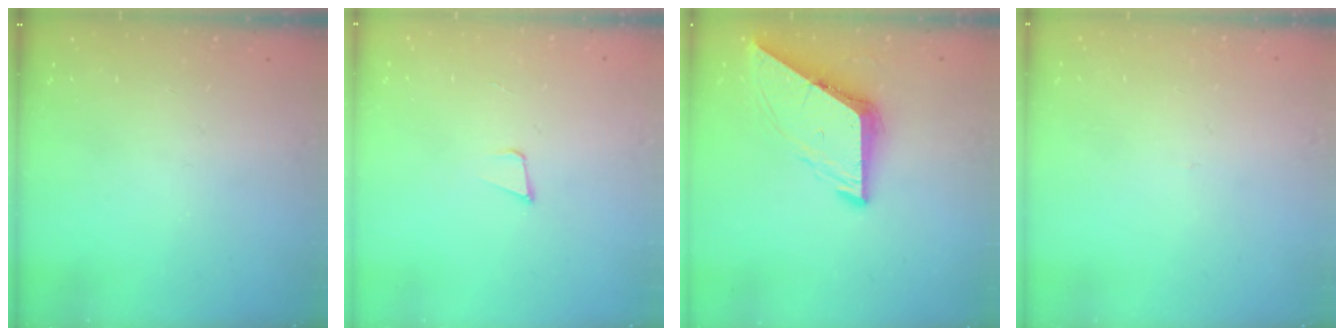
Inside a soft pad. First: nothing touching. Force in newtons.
{"total": 3.4, "press": 2.2, "slide": 2.6}
{"total": 8.6, "press": 8.5, "slide": 1.1}
{"total": 2.7, "press": 2.7, "slide": 0.3}